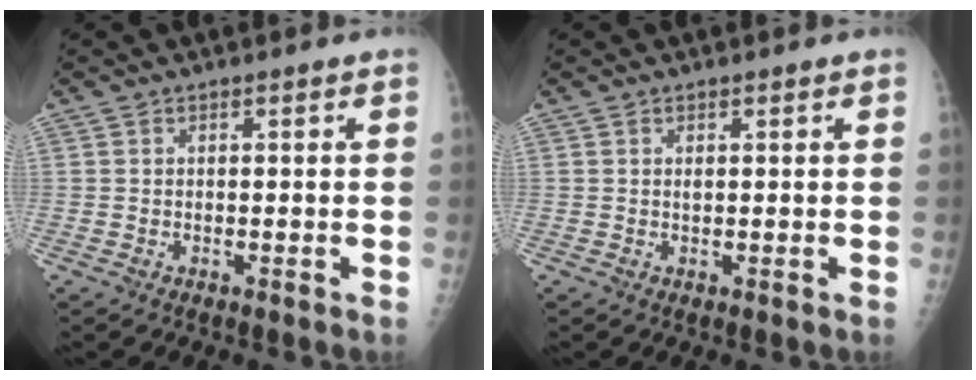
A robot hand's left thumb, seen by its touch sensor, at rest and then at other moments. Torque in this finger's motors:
{"motor_torque": [0.05, 0.11, 0.23, 0.20, 0.00]}